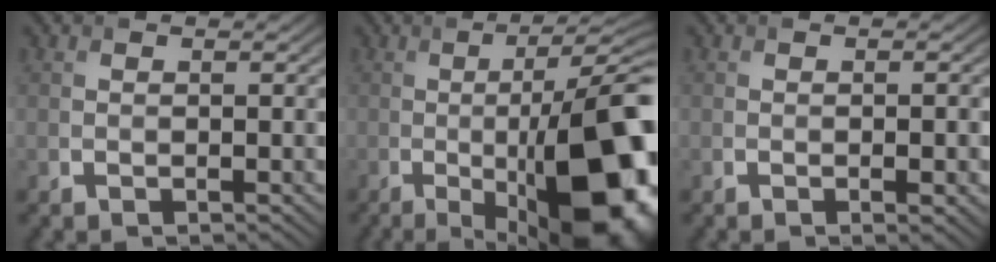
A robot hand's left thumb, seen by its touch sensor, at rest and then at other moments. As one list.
[{"total": 18.7, "force": [-3.9, 6.4, 17.2], "torque": [-0.219, -0.014, -0.052]}, {"total": 1.7, "force": [-0.4, 0.4, 1.6], "torque": [-0.023, 0.002, -0.006]}]